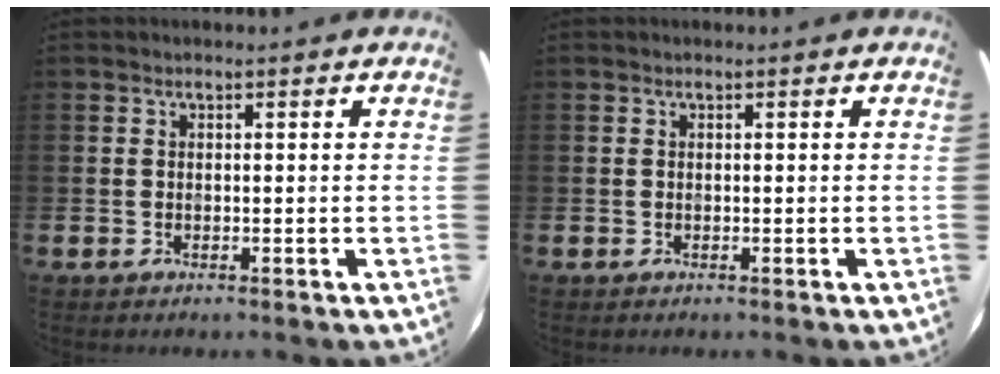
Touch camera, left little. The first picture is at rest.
{"total": 0.0}